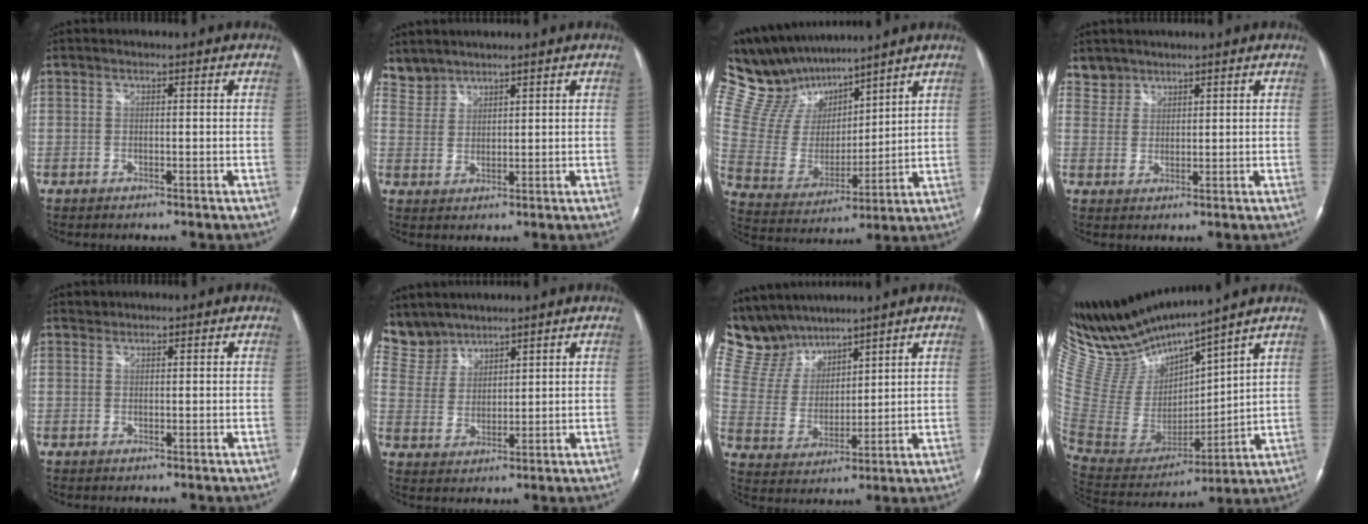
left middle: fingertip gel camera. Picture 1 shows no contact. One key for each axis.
{"total": 4.0, "fx": 3.7, "fy": 1.3, "fz": -0.6, "tx": 0.012, "ty": 0.010, "tz": 0.083}
{"total": 15.5, "fx": 13.5, "fy": 5.1, "fz": 5.5, "tx": -0.127, "ty": 0.023, "tz": 0.269}
{"total": 3.2, "fx": 2.7, "fy": 1.7, "fz": -0.7, "tx": 0.021, "ty": 0.007, "tz": 0.051}
{"total": 0.7, "fx": 0.6, "fy": 0.3, "fz": -0.2, "tx": 0.000, "ty": 0.004, "tz": 0.008}
{"total": 6.8, "fx": 6.3, "fy": 2.5, "fz": -0.3, "tx": 0.001, "ty": 0.009, "tz": 0.143}
{"total": 10.7, "fx": 10.0, "fy": 3.7, "fz": 1.6, "tx": -0.054, "ty": 0.020, "tz": 0.214}
{"total": 17.2, "fx": 15.8, "fy": 0.3, "fz": 6.8, "tx": -0.149, "ty": -0.018, "tz": 0.323}